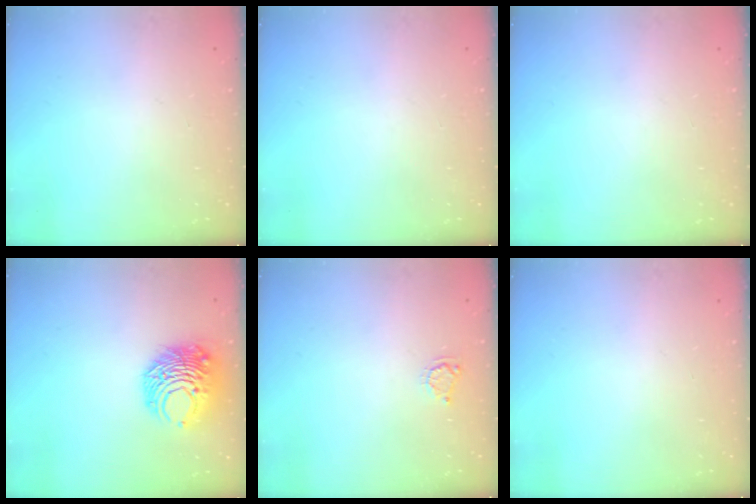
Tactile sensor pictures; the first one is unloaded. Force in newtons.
{"total": 0.0}
{"total": 0.0}
{"total": 10.4, "press": 10.4, "slide": 0.6}
{"total": 4.4, "press": 4.4, "slide": 0.5}
{"total": 0.0}